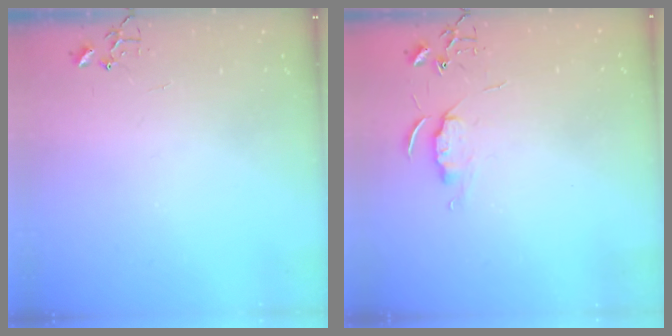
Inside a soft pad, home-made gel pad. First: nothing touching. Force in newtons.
{"total": 6.2, "press": 6.2, "slide": 0.7}